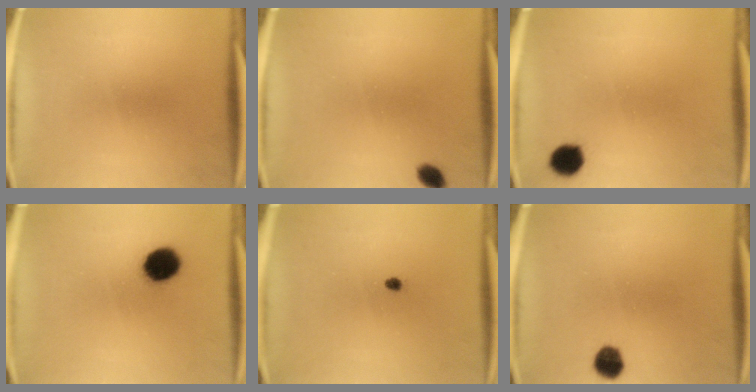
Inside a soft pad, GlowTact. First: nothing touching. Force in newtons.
{"total": 2.3}
{"total": 4.1}
{"total": 8.5}
{"total": 1.0}
{"total": 4.5}